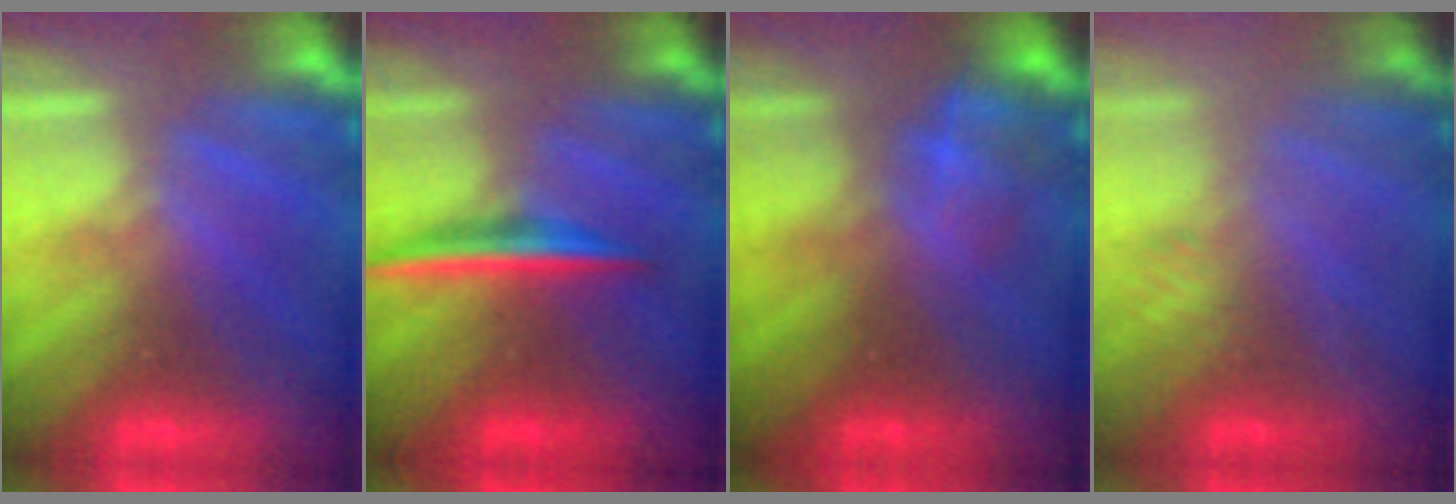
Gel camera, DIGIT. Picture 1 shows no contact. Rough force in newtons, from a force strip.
{"total": 1.7}
{"total": 2.3}
{"total": 2.5}